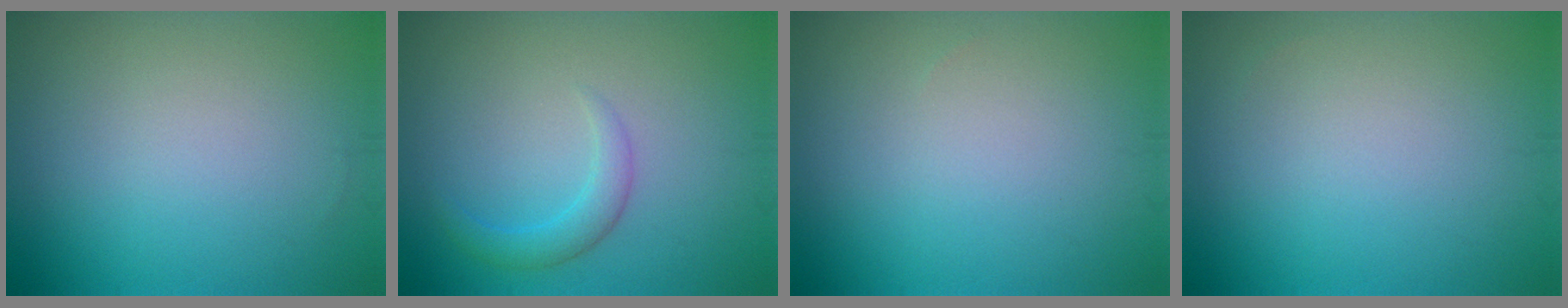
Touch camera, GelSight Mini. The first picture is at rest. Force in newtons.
{"total": 2.0, "press": 2.0, "slide": 0.2}
{"total": 0.0}
{"total": 0.0}